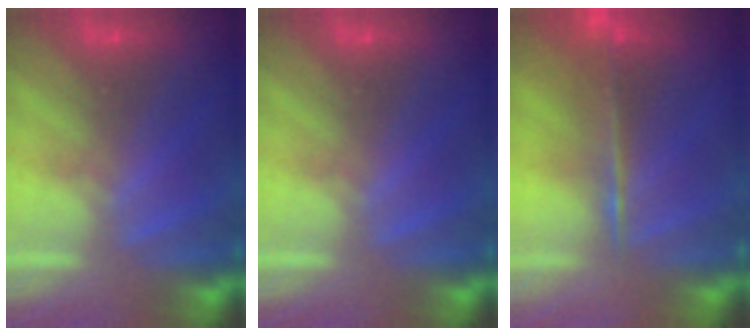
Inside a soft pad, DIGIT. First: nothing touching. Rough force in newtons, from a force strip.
{"total": 0.0}
{"total": 5.7}